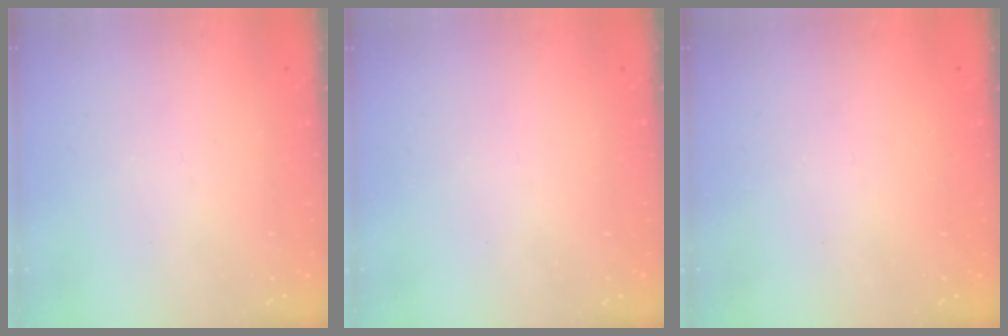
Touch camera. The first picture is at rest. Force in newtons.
{"total": 0.0}
{"total": 1.5, "press": 1.2, "slide": 0.8}